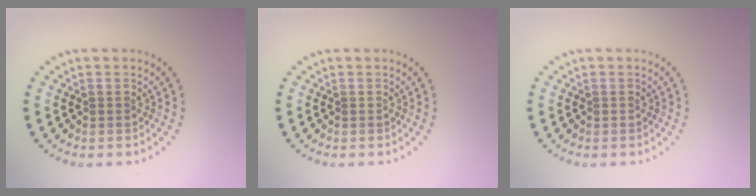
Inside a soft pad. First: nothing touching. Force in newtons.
{"total": 0.0}
{"total": 0.0}